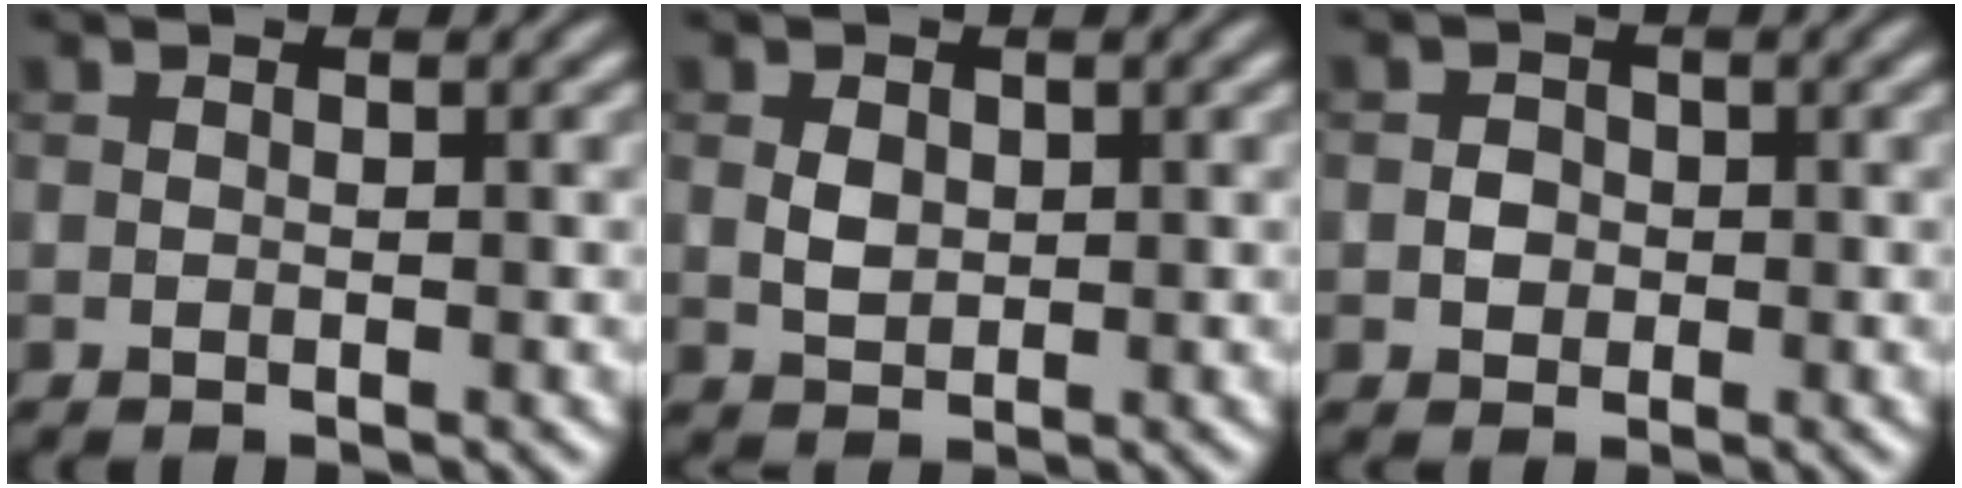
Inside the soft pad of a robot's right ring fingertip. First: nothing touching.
{"total": 1.6, "force": [0.3, 1.2, 1.0], "torque": [-0.022, 0.000, 0.008]}
{"total": 1.4, "force": [-0.3, 1.3, 0.5], "torque": [-0.004, 0.000, -0.008]}